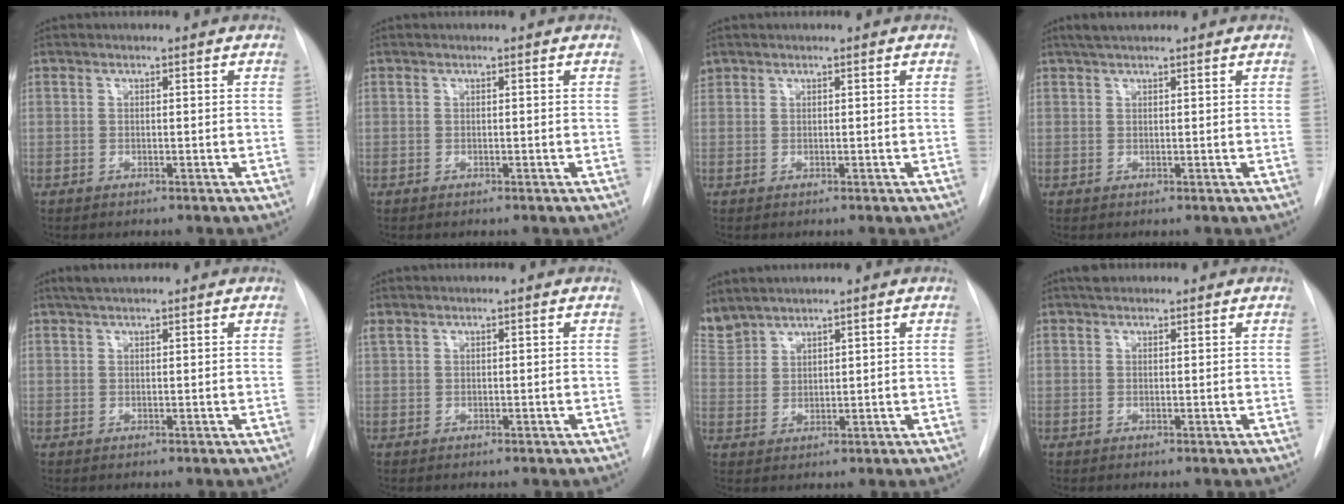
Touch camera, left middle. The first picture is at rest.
{"total": 0.0}
{"total": 0.9, "force": [0.7, 0.5, 0.0], "torque": [-0.002, 0.017, 0.015]}
{"total": 2.6, "force": [2.1, 0.4, 1.4], "torque": [-0.025, 0.017, 0.037]}
{"total": 2.6, "force": [2.1, 0.4, 1.5], "torque": [-0.027, 0.016, 0.037]}
{"total": 0.8, "force": [0.7, 0.3, 0.2], "torque": [-0.016, 0.017, 0.019]}
{"total": 5.8, "force": [5.5, 1.5, 0.9], "torque": [-0.037, 0.012, 0.125]}
{"total": 1.8, "force": [1.4, 0.8, 0.6], "torque": [-0.012, 0.015, 0.021]}